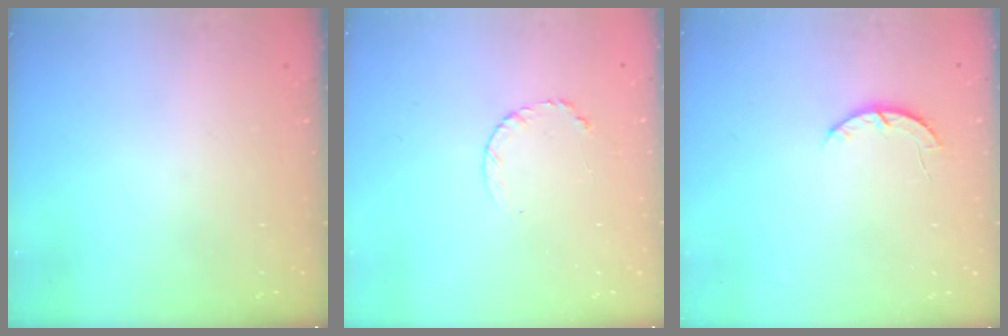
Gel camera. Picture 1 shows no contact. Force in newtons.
{"total": 3.7, "press": 3.7, "slide": 0.5}
{"total": 3.9, "press": 3.9, "slide": 0.4}